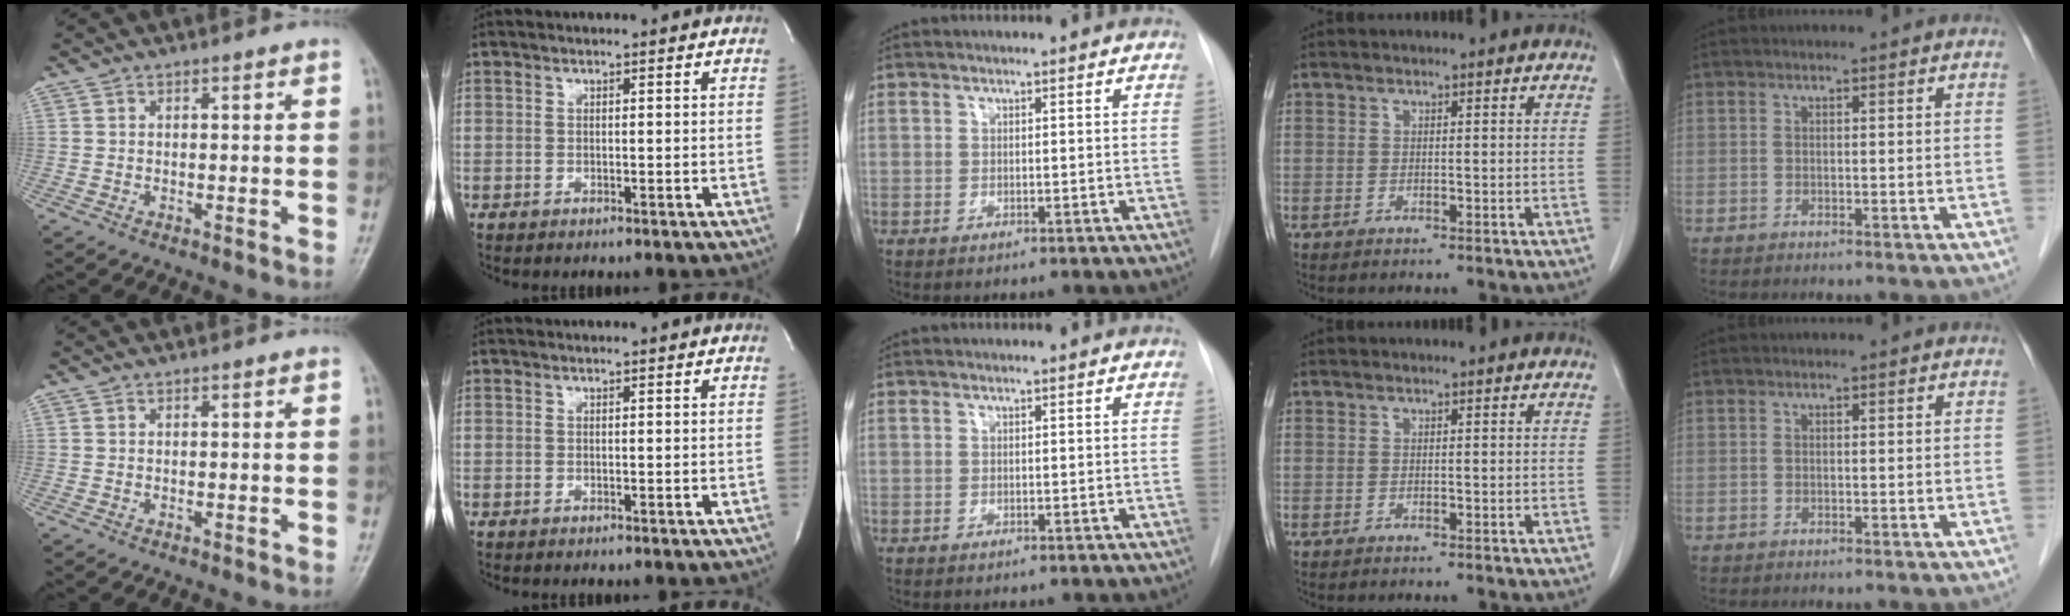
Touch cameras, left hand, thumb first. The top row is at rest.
{}